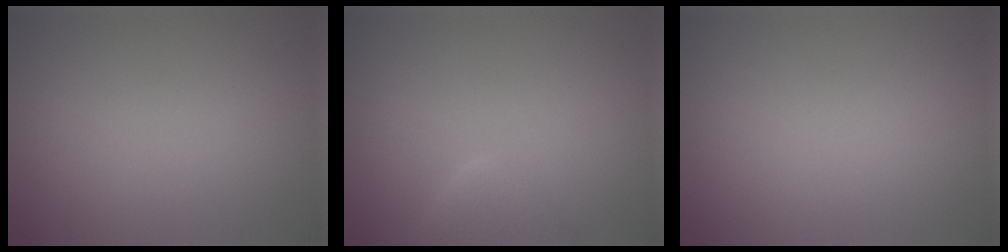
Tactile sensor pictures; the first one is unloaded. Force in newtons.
{"total": 2.3, "press": 2.3, "slide": 0.2}
{"total": 0.0}